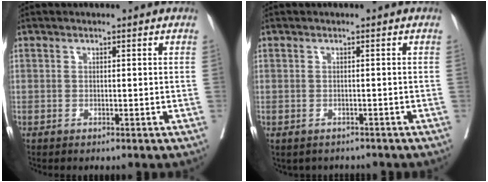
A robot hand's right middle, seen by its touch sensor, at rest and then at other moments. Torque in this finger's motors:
{"motor_torque": [-0.17, -0.06, 0.00, -0.01]}